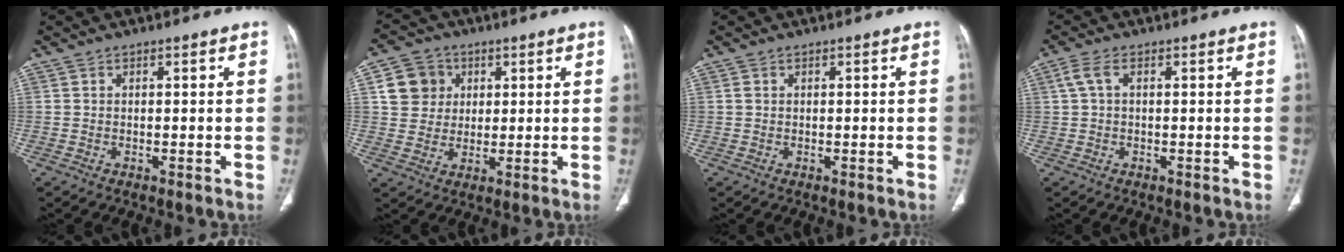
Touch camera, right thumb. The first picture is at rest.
{"total": 8.1, "force": [2.4, 7.3, 2.4], "torque": [-0.016, -0.001, 0.044]}
{"total": 0.6, "force": [0.3, 0.4, 0.3], "torque": [-0.006, 0.004, 0.007]}
{"total": 2.8, "force": [0.7, 1.4, 2.4], "torque": [-0.062, 0.016, 0.014]}